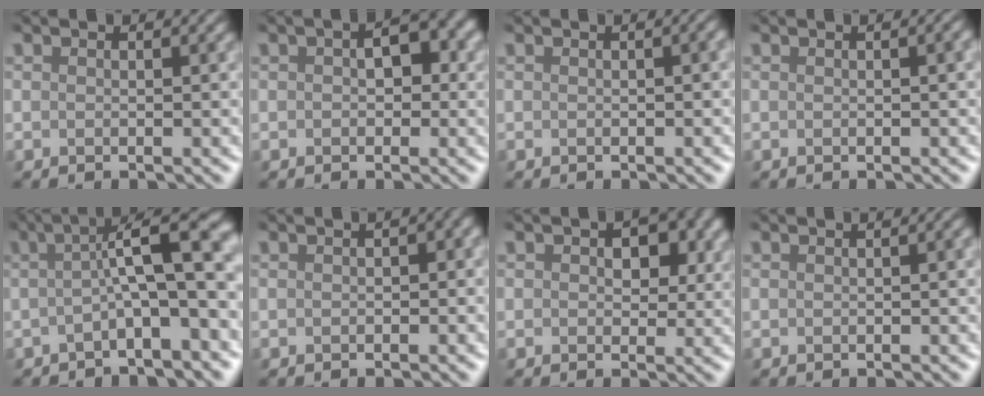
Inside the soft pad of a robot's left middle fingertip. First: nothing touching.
{"total": 2.6, "force": [0.0, 1.8, 1.9], "torque": [-0.017, 0.009, -0.006]}
{"total": 1.8, "force": [-0.4, 0.9, 1.5], "torque": [-0.007, 0.011, -0.010]}
{"total": 1.7, "force": [-0.3, 0.8, 1.5], "torque": [-0.002, 0.010, -0.010]}
{"total": 7.6, "force": [-1.0, 1.4, 7.4], "torque": [-0.093, 0.032, -0.031]}
{"total": 2.6, "force": [-0.4, 1.6, 2.0], "torque": [-0.009, 0.009, -0.008]}
{"total": 4.3, "force": [1.1, 3.1, 2.7], "torque": [-0.010, 0.015, 0.003]}
{"total": 1.8, "force": [-0.5, 0.9, 1.5], "torque": [-0.006, 0.011, -0.011]}